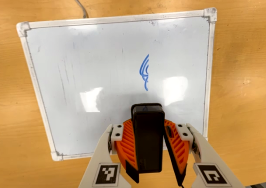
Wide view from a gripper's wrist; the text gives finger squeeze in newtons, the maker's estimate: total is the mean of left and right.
{"total": 7.3, "left": 8.0, "right": 6.7}